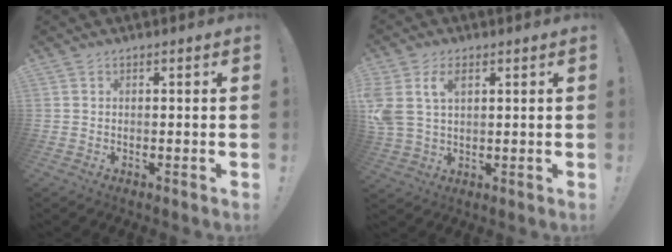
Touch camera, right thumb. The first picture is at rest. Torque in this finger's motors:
{"motor_torque": [2.13, 2.02, 0.63, -0.39, 0.15]}